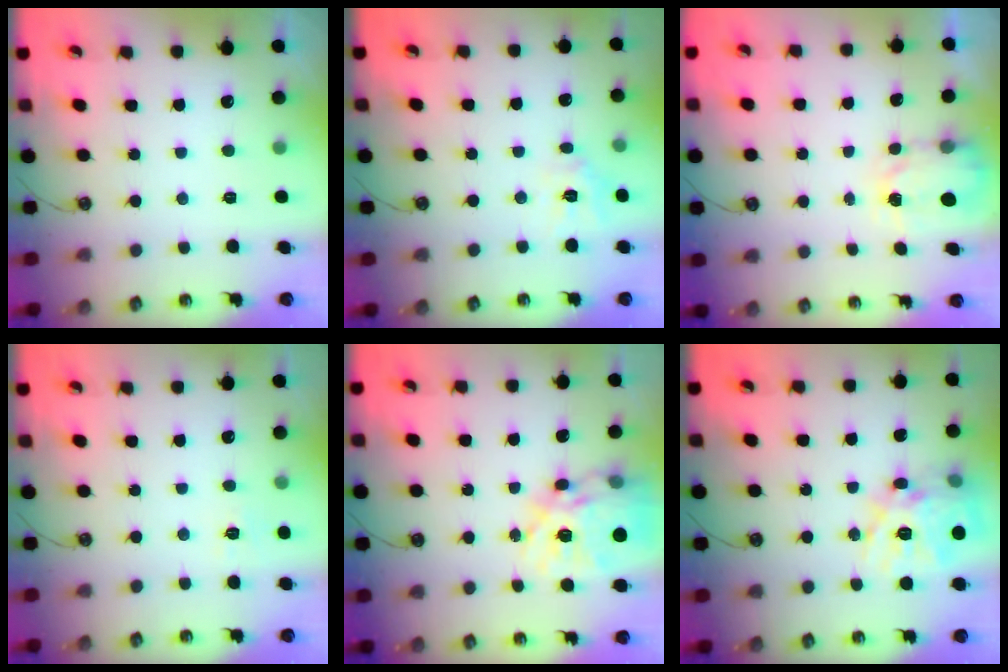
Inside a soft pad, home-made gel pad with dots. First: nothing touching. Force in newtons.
{"total": 9.9, "press": 9.9, "slide": 0.7}
{"total": 3.8, "press": 3.8, "slide": 0.1}
{"total": 6.5, "press": 6.4, "slide": 0.6}
{"total": 23.3, "press": 23.2, "slide": 2.1}
{"total": 20.0, "press": 19.8, "slide": 2.8}